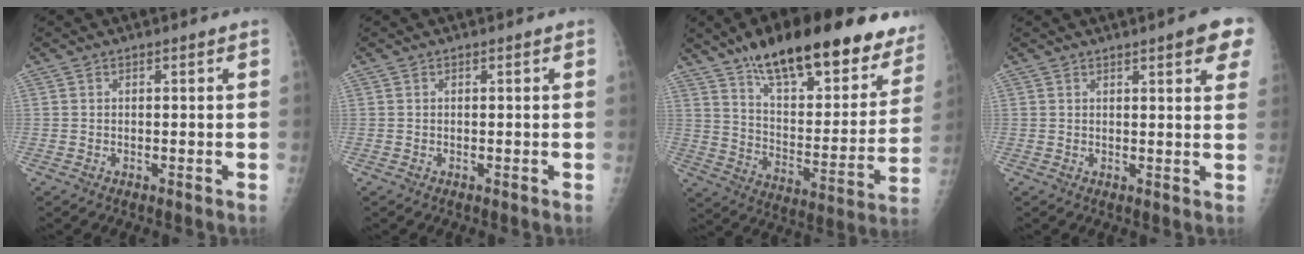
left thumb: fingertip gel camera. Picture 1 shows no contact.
{"total": 0.0}
{"total": 30.0, "force": [20.8, 10.8, 18.7], "torque": [-0.233, -0.067, 0.304]}
{"total": 7.1, "force": [4.0, 1.4, 5.7], "torque": [-0.049, -0.009, 0.045]}